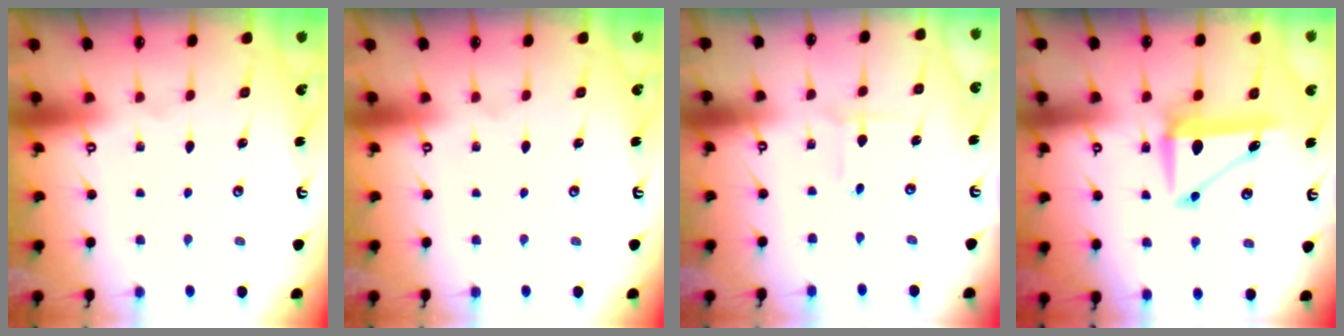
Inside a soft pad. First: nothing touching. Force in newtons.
{"total": 0.0}
{"total": 1.9, "press": 1.9, "slide": 0.2}
{"total": 7.9, "press": 7.7, "slide": 1.9}